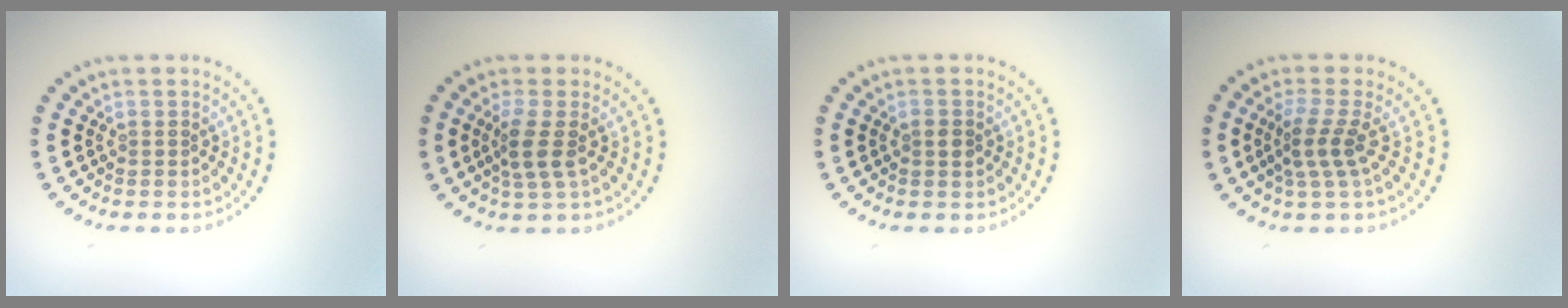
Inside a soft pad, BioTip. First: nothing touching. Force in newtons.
{"total": 2.5, "press": 1.9, "slide": 1.6}
{"total": 0.9, "press": 0.9, "slide": 0.0}
{"total": 2.5, "press": 1.9, "slide": 1.7}